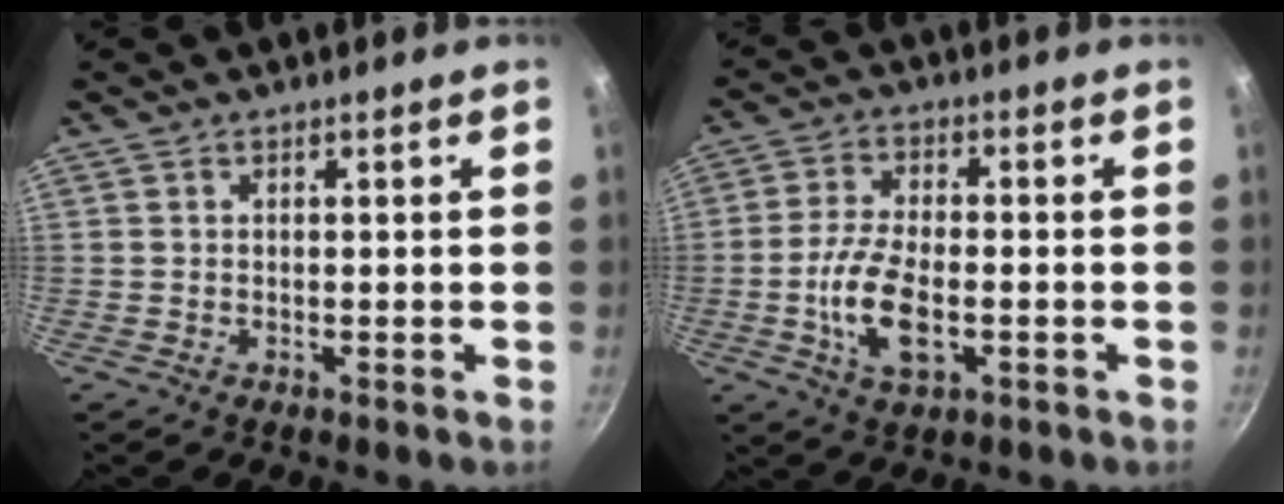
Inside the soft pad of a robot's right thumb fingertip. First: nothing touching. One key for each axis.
{"total": 10.0, "fx": -2.4, "fy": 4.8, "fz": 8.5, "tx": -0.168, "ty": 0.010, "tz": -0.051}